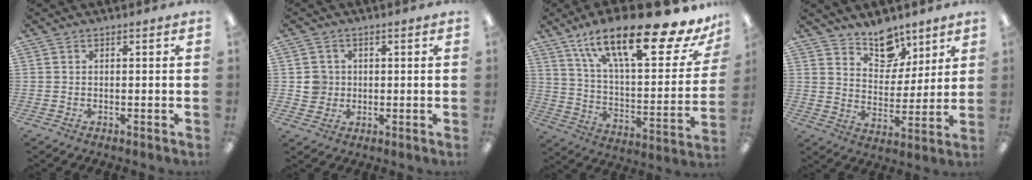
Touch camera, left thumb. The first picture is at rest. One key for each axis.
{"total": 4.4, "fx": 0.4, "fy": 4.4, "fz": 0.5, "tx": 0.003, "ty": 0.001, "tz": 0.004}
{"total": 26.0, "fx": 17.1, "fy": 7.3, "fz": 18.1, "tx": -0.287, "ty": -0.099, "tz": 0.280}
{"total": 11.3, "fx": 8.8, "fy": 6.3, "fz": 3.2, "tx": -0.035, "ty": -0.065, "tz": 0.163}